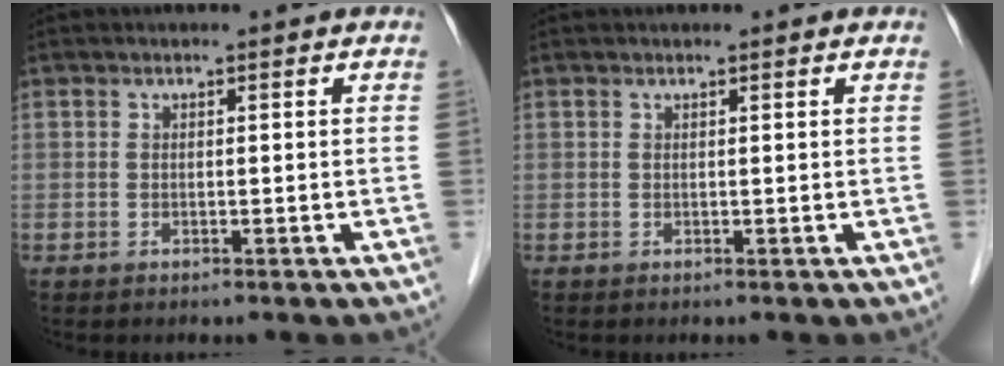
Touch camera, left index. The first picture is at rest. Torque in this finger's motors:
{"motor_torque": [0.43, -0.78, -0.16, 0.04]}